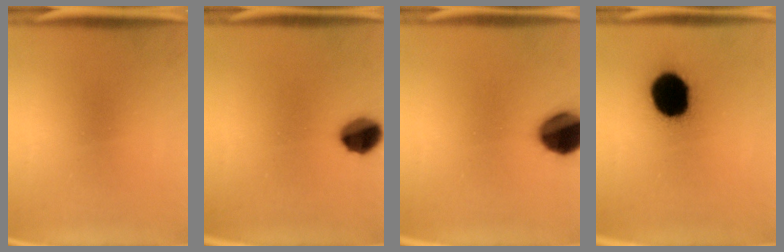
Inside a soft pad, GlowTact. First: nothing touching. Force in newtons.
{"total": 8.4}
{"total": 13.5}
{"total": 17.5}